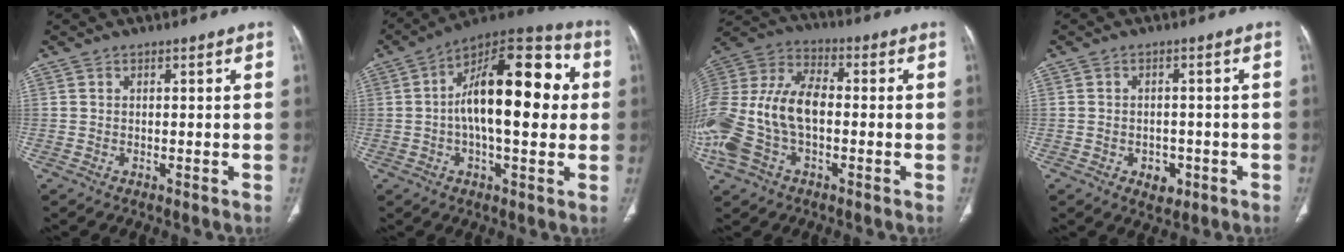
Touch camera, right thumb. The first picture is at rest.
{"total": 21.2, "force": [1.9, 9.2, 19.0], "torque": [-0.267, 0.032, 0.018]}
{"total": 20.9, "force": [-2.9, 12.8, 16.2], "torque": [-0.386, 0.031, -0.051]}
{"total": 3.8, "force": [-1.6, 2.7, 2.1], "torque": [-0.016, 0.007, -0.016]}